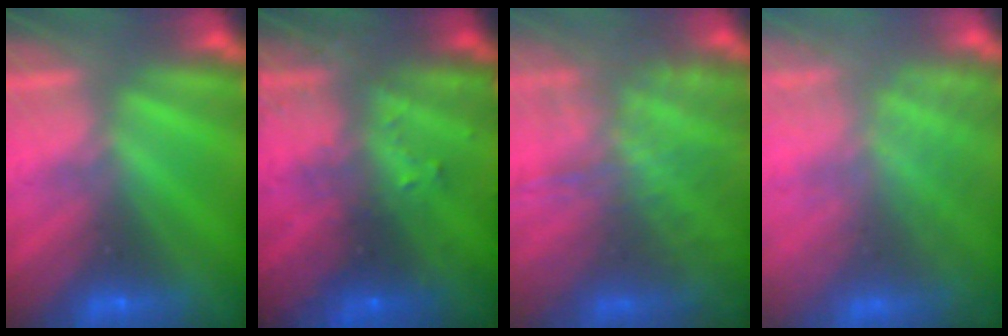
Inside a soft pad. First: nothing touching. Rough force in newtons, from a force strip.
{"total": 5.9}
{"total": 9.6}
{"total": 7.8}